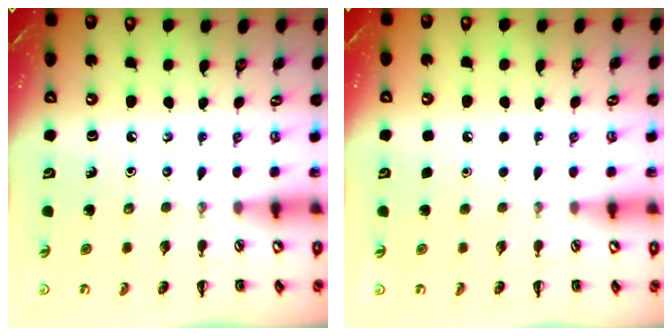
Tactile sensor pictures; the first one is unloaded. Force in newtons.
{"total": 1.8, "press": 1.8, "slide": 0.1}